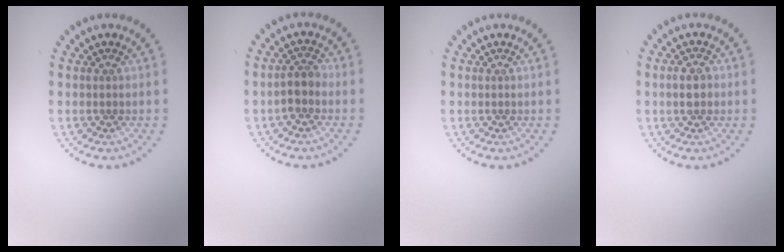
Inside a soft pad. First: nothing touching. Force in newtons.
{"total": 2.0, "press": 1.8, "slide": 0.9}
{"total": 0.0}
{"total": 1.9, "press": 1.9, "slide": 0.4}